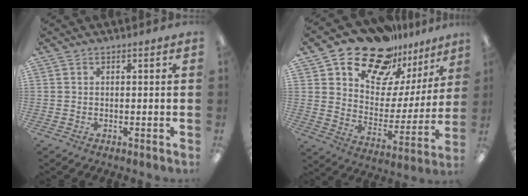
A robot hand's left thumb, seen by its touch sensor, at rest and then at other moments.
{"total": 19.7, "force": [15.6, 9.8, 7.0], "torque": [-0.126, -0.113, 0.276]}